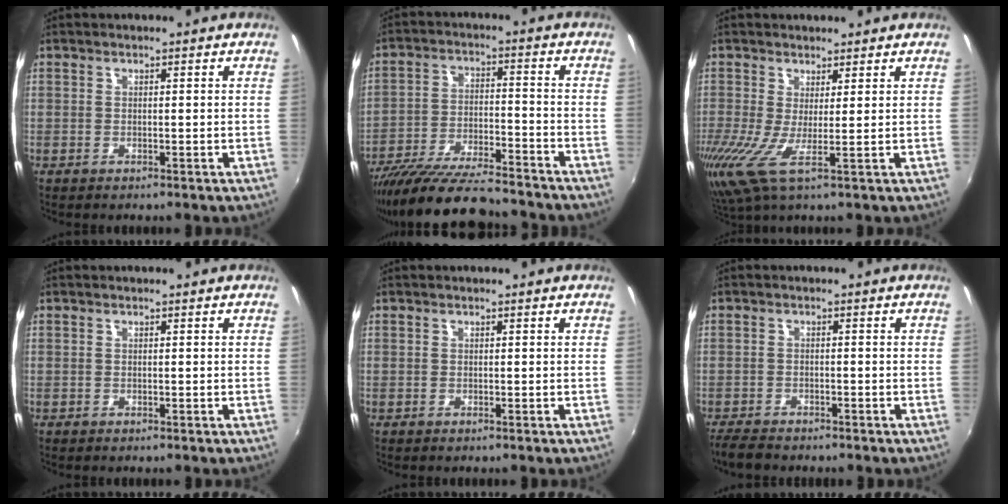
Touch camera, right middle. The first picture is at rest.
{"total": 17.7, "force": [-15.4, 2.9, 8.2], "torque": [-0.165, -0.035, -0.253]}
{"total": 6.6, "force": [-0.2, 0.5, 6.6], "torque": [-0.134, -0.019, -0.018]}
{"total": 0.0}
{"total": 0.0}
{"total": 4.5, "force": [-4.1, 1.0, 1.5], "torque": [-0.045, -0.022, -0.078]}